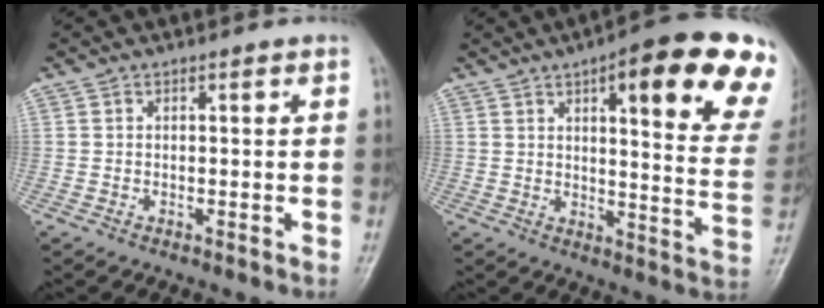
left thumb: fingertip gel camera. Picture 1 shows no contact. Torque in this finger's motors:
{"motor_torque": [0.73, 0.67, 1.75, -1.02, 0.17]}